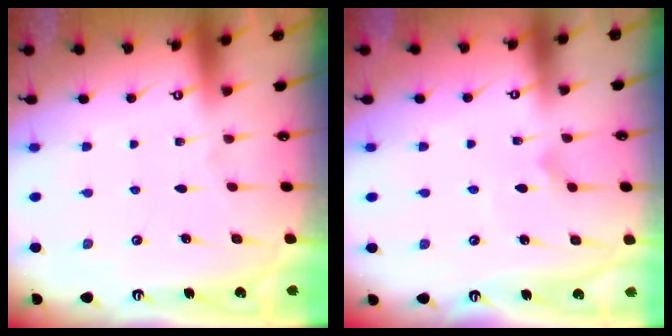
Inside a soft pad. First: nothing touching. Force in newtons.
{"total": 3.0, "press": 3.0, "slide": 0.2}